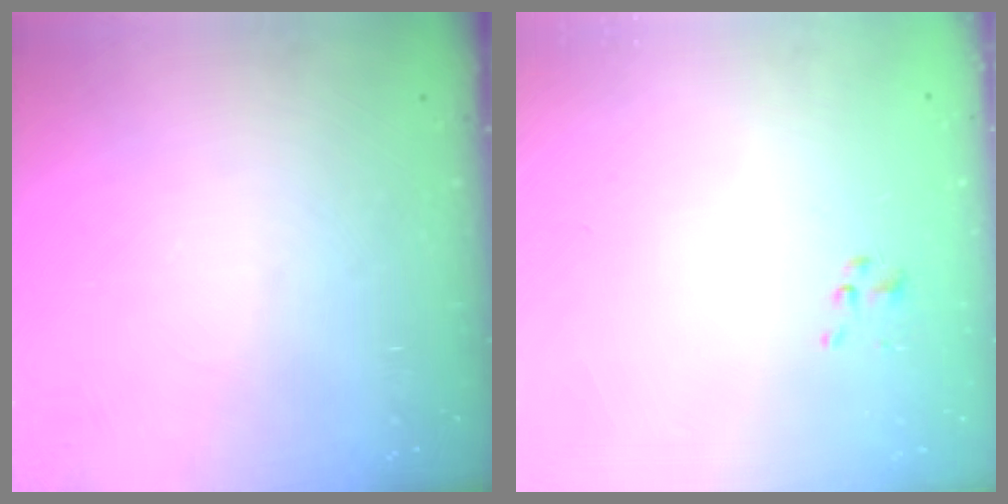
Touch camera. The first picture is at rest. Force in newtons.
{"total": 1.2, "press": 1.2, "slide": 0.3}